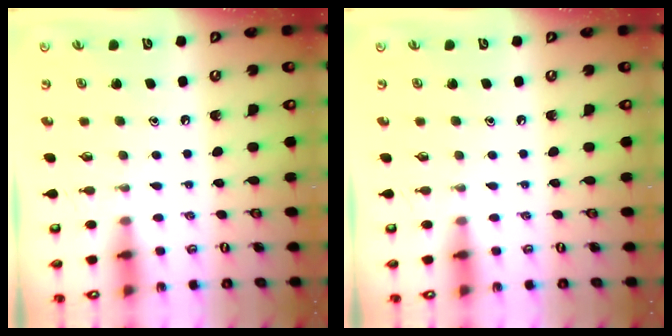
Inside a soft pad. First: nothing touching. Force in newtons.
{"total": 0.0}